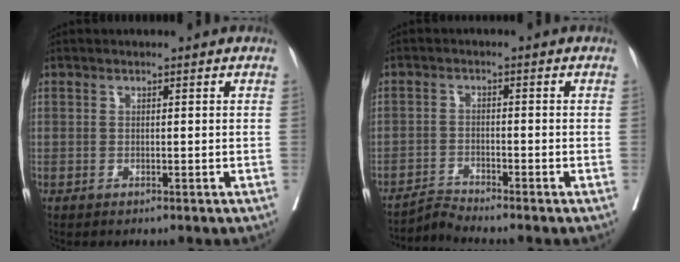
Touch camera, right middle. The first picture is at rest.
{"total": 3.1, "force": [-2.7, -1.3, -0.7], "torque": [0.013, -0.014, -0.050]}